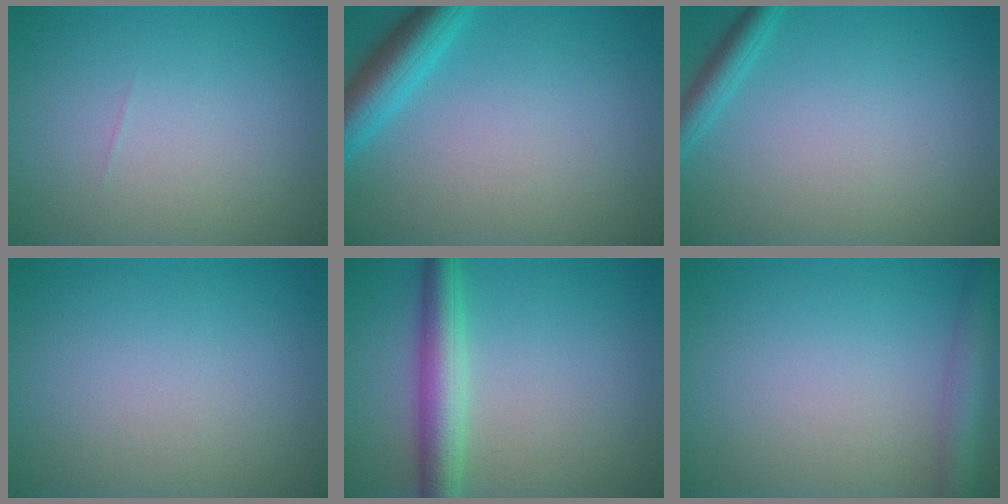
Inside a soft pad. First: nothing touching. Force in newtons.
{"total": 4.4, "press": 4.4, "slide": 0.2}
{"total": 2.0, "press": 2.0, "slide": 0.1}
{"total": 0.0}
{"total": 4.4, "press": 4.4, "slide": 0.2}
{"total": 3.7, "press": 3.7, "slide": 0.2}